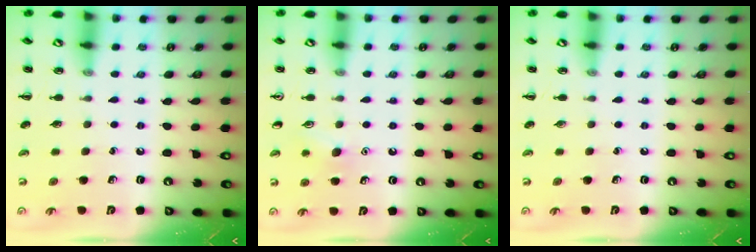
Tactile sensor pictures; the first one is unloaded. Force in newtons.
{"total": 6.5, "press": 6.3, "slide": 1.5}
{"total": 0.0}